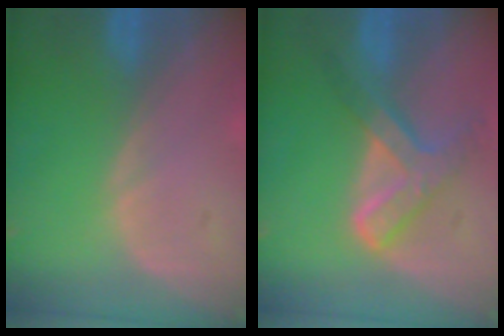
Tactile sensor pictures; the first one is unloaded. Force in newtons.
{"total": 7.3, "press": 6.1, "slide": 4.0}